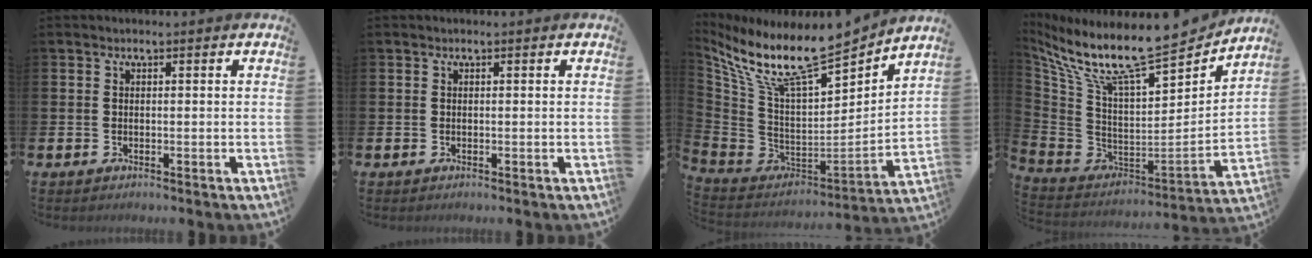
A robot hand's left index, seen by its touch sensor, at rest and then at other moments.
{"total": 0.0}
{"total": 12.4, "force": [10.4, 2.4, 6.3], "torque": [-0.158, -0.080, 0.180]}
{"total": 12.6, "force": [10.4, 2.5, 6.7], "torque": [-0.155, -0.079, 0.173]}